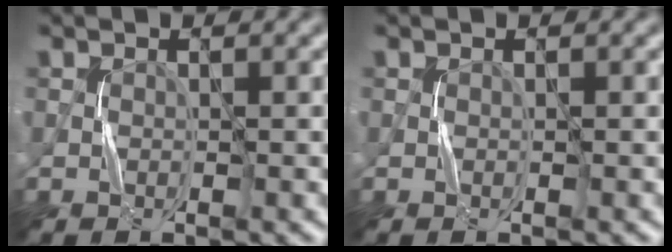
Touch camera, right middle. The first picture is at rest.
{"total": 0.0}